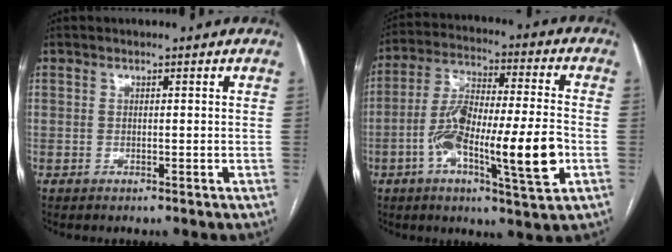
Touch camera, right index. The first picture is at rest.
{"total": 16.5, "force": [-4.6, 2.6, 15.6], "torque": [-0.282, 0.001, -0.078]}